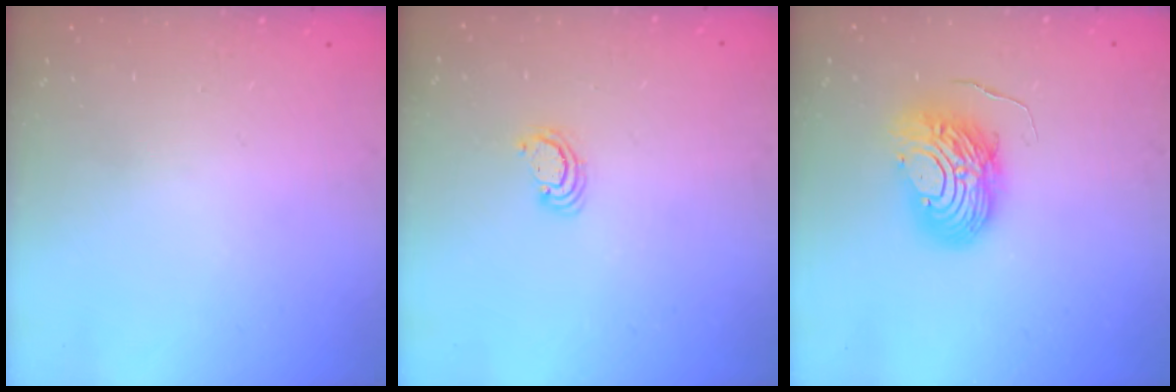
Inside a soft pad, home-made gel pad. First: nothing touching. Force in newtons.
{"total": 2.6, "press": 2.5, "slide": 0.2}
{"total": 10.4, "press": 10.3, "slide": 1.1}